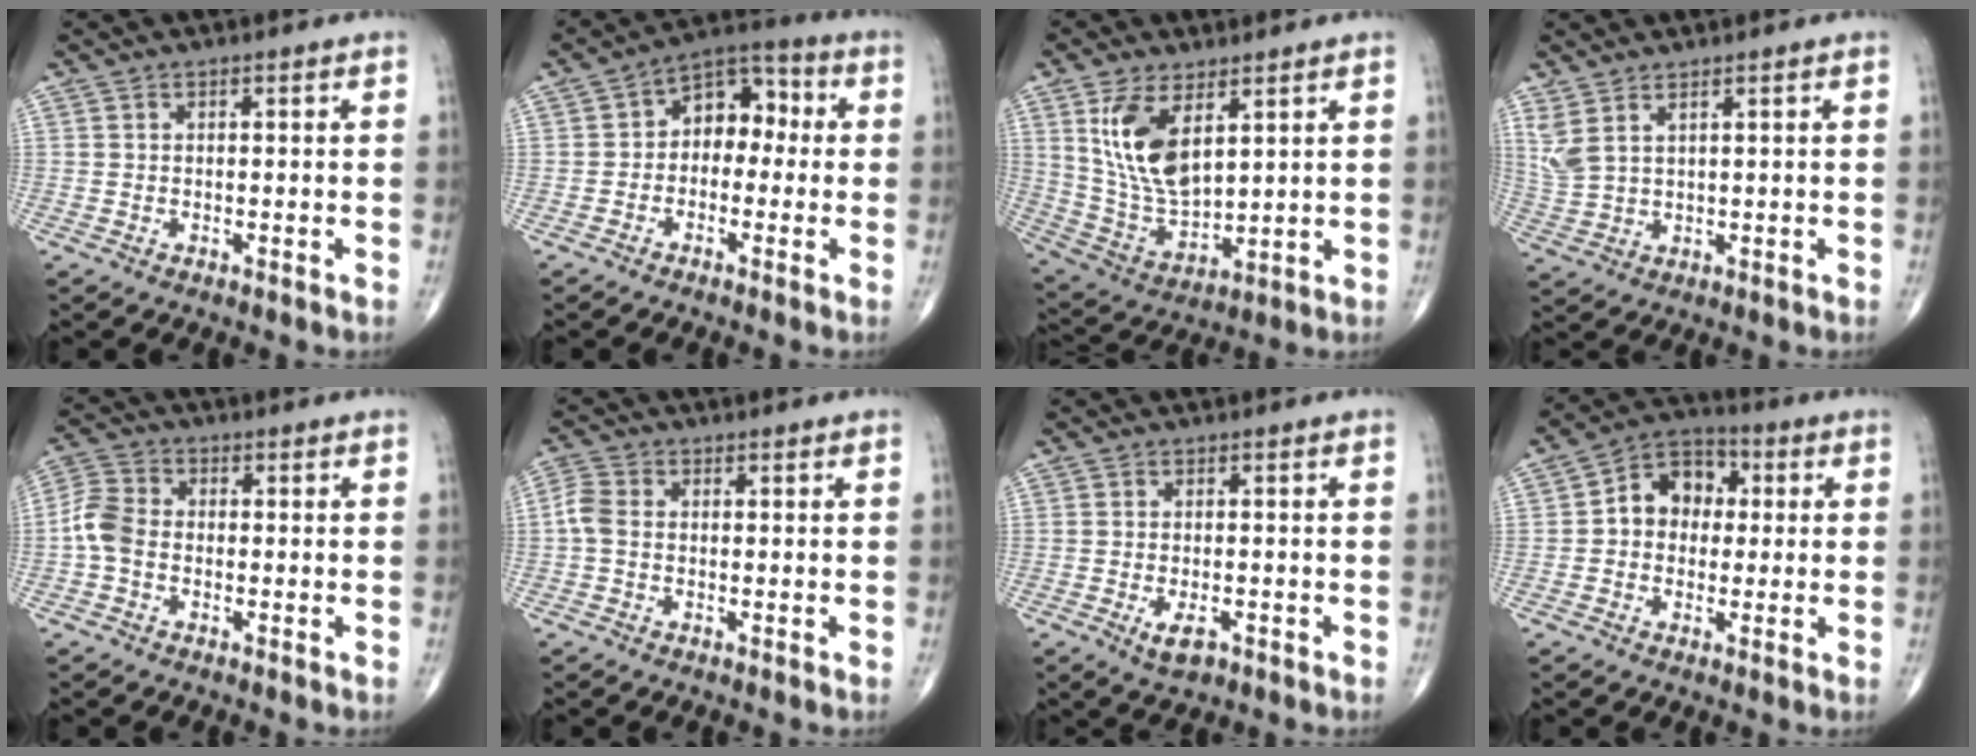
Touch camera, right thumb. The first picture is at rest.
{"total": 9.0, "force": [0.0, 6.3, 6.4], "torque": [-0.056, 0.040, -0.019]}
{"total": 13.3, "force": [5.3, 6.6, 10.2], "torque": [-0.190, -0.024, 0.121]}
{"total": 4.8, "force": [2.8, 1.7, 3.5], "torque": [-0.087, -0.009, 0.069]}
{"total": 5.8, "force": [-1.2, 4.3, 3.8], "torque": [-0.076, 0.016, -0.038]}
{"total": 3.6, "force": [-0.4, 2.6, 2.6], "torque": [-0.061, 0.007, -0.019]}
{"total": 3.8, "force": [-1.7, 1.8, 2.9], "torque": [-0.047, 0.000, -0.024]}
{"total": 9.4, "force": [0.9, 7.4, 5.8], "torque": [-0.059, 0.027, 0.002]}